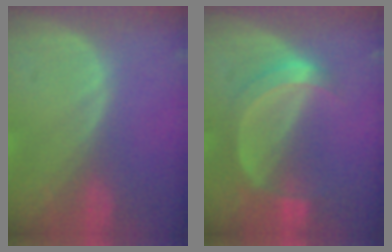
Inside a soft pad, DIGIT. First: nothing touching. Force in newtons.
{"total": 5.6, "press": 5.3, "slide": 1.7}